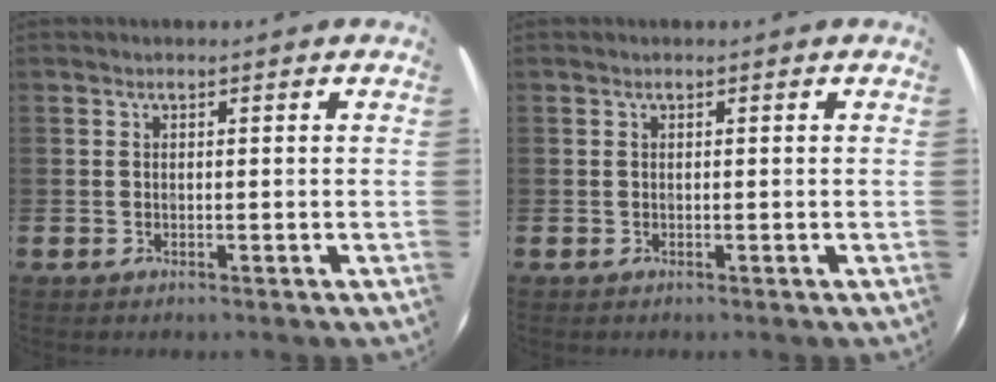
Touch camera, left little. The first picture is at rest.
{"total": 0.0}